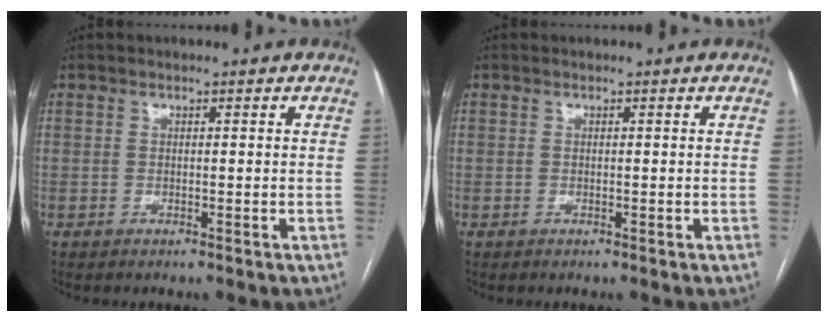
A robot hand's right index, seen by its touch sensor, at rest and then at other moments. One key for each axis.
{"total": 0.0}